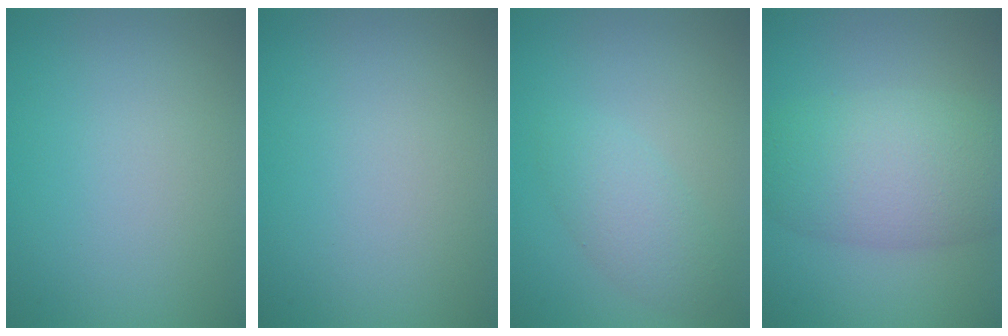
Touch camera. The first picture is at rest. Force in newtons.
{"total": 0.0}
{"total": 2.8, "press": 2.8, "slide": 0.1}
{"total": 7.6, "press": 7.5, "slide": 0.6}